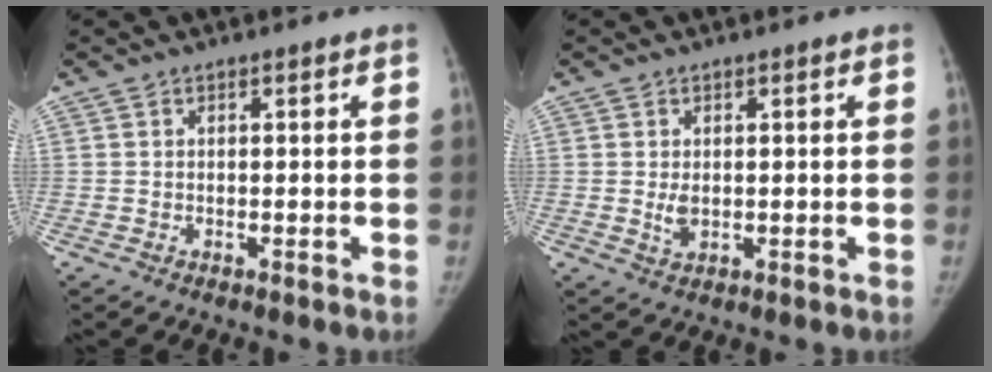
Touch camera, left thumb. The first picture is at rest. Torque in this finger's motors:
{"motor_torque": [-0.43, -0.10, 0.21, 0.41, 0.01]}